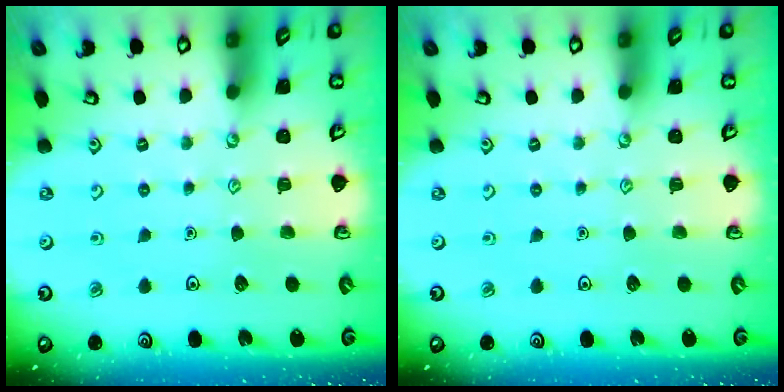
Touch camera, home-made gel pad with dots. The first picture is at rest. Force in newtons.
{"total": 0.0}